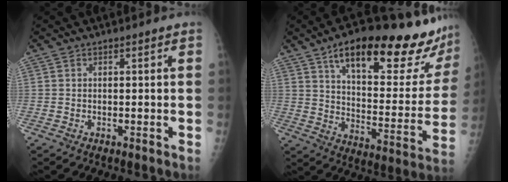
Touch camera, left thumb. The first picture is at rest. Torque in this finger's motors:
{"motor_torque": [0.81, 0.33, 1.46, -1.31, 0.30]}